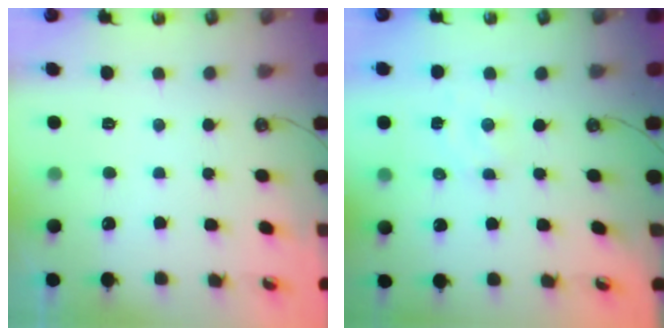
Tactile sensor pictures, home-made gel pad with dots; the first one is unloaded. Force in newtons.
{"total": 2.3, "press": 2.3, "slide": 0.4}